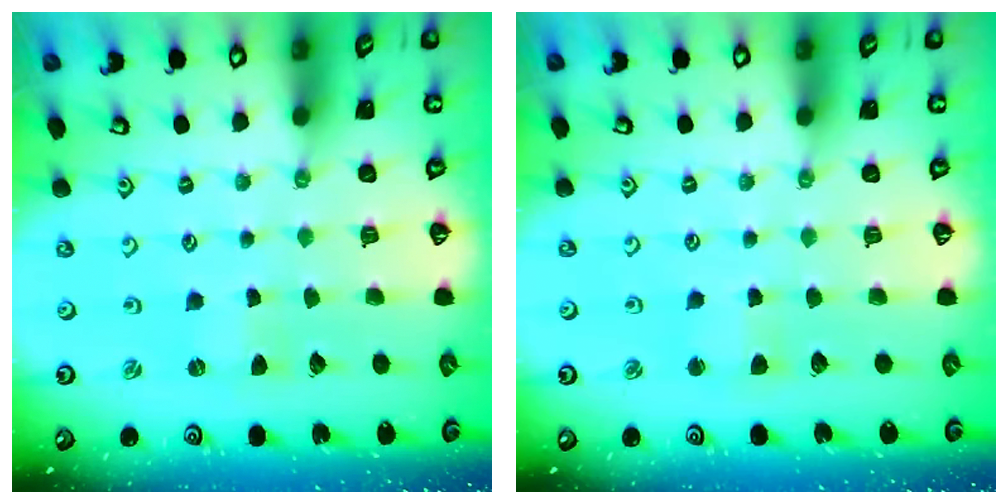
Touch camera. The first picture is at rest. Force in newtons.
{"total": 2.8, "press": 2.8, "slide": 0.2}